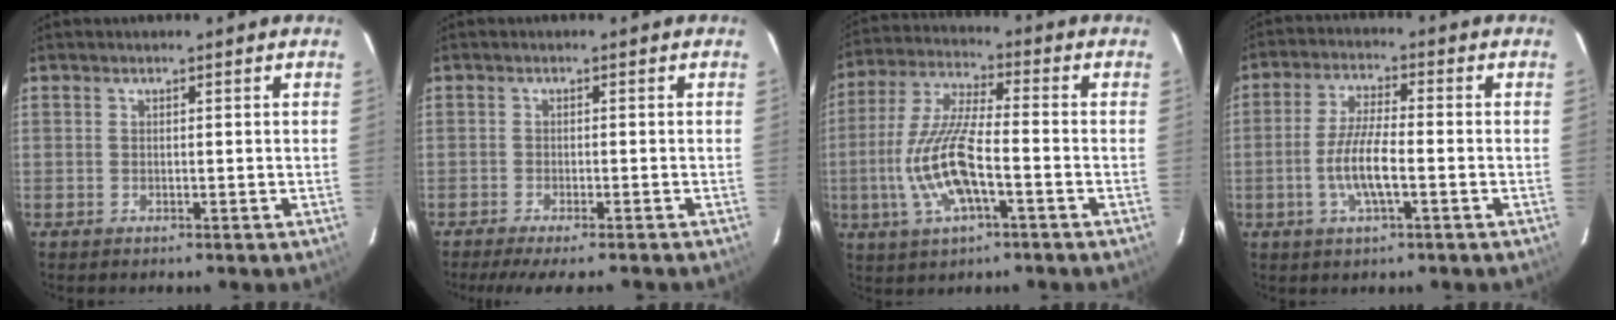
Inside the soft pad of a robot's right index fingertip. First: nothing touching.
{"total": 7.5, "force": [-6.4, 0.3, 3.8], "torque": [-0.076, -0.020, -0.100]}
{"total": 13.4, "force": [-4.0, 3.6, 12.2], "torque": [-0.259, -0.004, -0.078]}
{"total": 7.6, "force": [-2.3, 1.6, 7.0], "torque": [-0.143, -0.002, -0.045]}